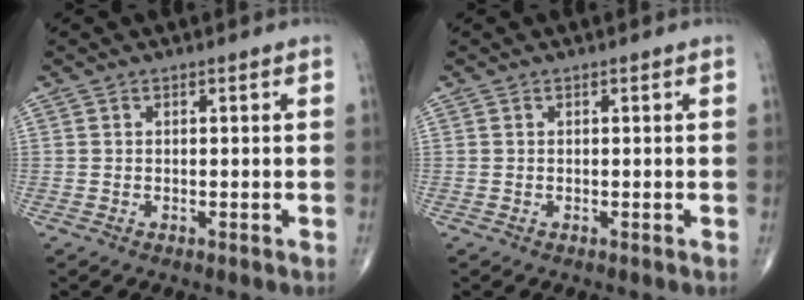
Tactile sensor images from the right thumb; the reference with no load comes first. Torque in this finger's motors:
{"motor_torque": [0.01, 0.01, 0.00, 0.00, 0.01]}